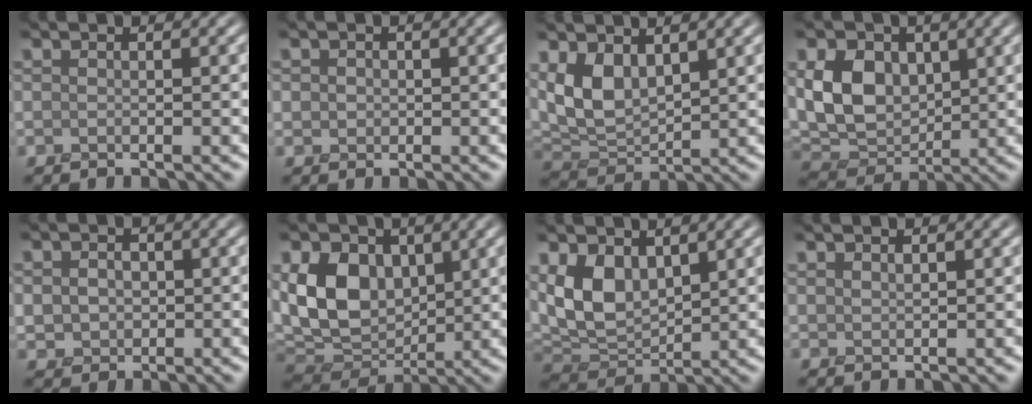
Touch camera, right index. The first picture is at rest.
{"total": 1.1, "force": [0.0, 1.0, 0.2], "torque": [-0.004, -0.003, -0.003]}
{"total": 5.4, "force": [2.1, 3.2, 3.9], "torque": [-0.089, -0.008, 0.042]}
{"total": 7.1, "force": [1.2, 5.3, 4.6], "torque": [-0.098, -0.007, 0.017]}
{"total": 3.4, "force": [0.0, 2.9, 1.8], "torque": [-0.027, 0.000, -0.006]}
{"total": 9.8, "force": [1.7, 7.1, 6.6], "torque": [-0.142, -0.004, 0.023]}
{"total": 6.3, "force": [1.9, 4.0, 4.5], "torque": [-0.100, -0.011, 0.037]}
{"total": 0.9, "force": [0.9, 0.1, 0.0], "torque": [-0.005, -0.001, 0.022]}